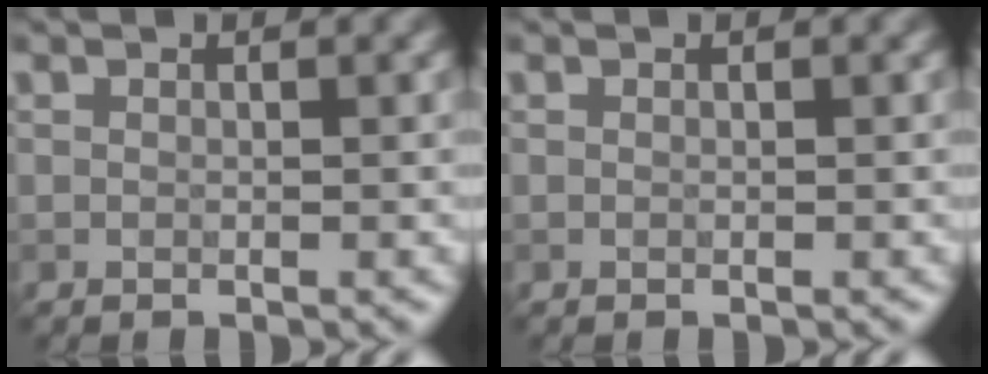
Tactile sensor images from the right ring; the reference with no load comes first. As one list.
[{"total": 0.0}]